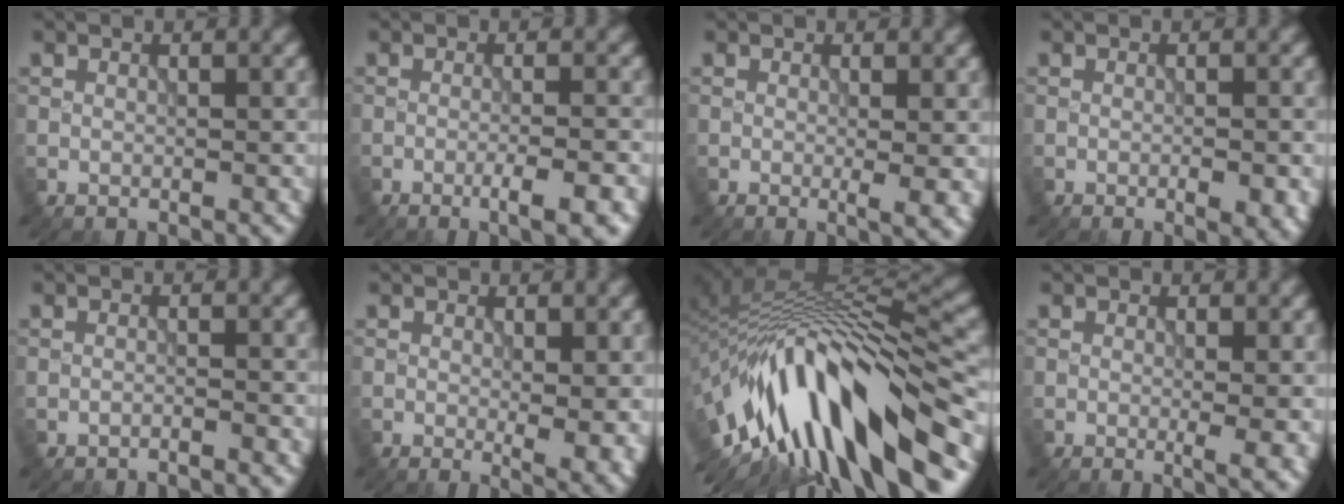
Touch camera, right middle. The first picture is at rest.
{"total": 4.1, "force": [-2.0, 0.8, 3.5], "torque": [-0.047, 0.006, -0.033]}
{"total": 2.5, "force": [-0.2, 0.5, 2.4], "torque": [-0.035, -0.009, -0.002]}
{"total": 2.5, "force": [-1.0, 0.7, 2.2], "torque": [-0.033, -0.006, -0.010]}
{"total": 1.3, "force": [-1.3, 0.0, 0.3], "torque": [0.002, -0.004, -0.029]}
{"total": 3.7, "force": [-0.1, 1.2, 3.5], "torque": [-0.044, -0.011, 0.002]}
{"total": 15.4, "force": [-6.7, 4.9, 12.9], "torque": [-0.225, 0.025, -0.103]}
{"total": 2.5, "force": [-0.2, 0.5, 2.4], "torque": [-0.035, -0.009, -0.001]}